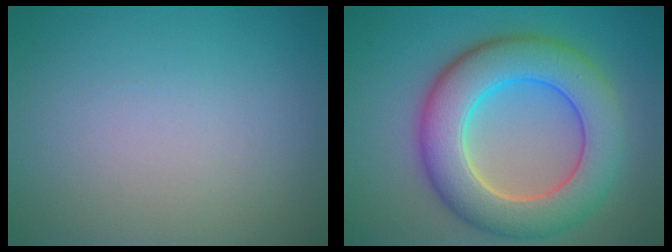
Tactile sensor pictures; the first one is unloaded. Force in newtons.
{"total": 9.4, "press": 9.4, "slide": 0.5}